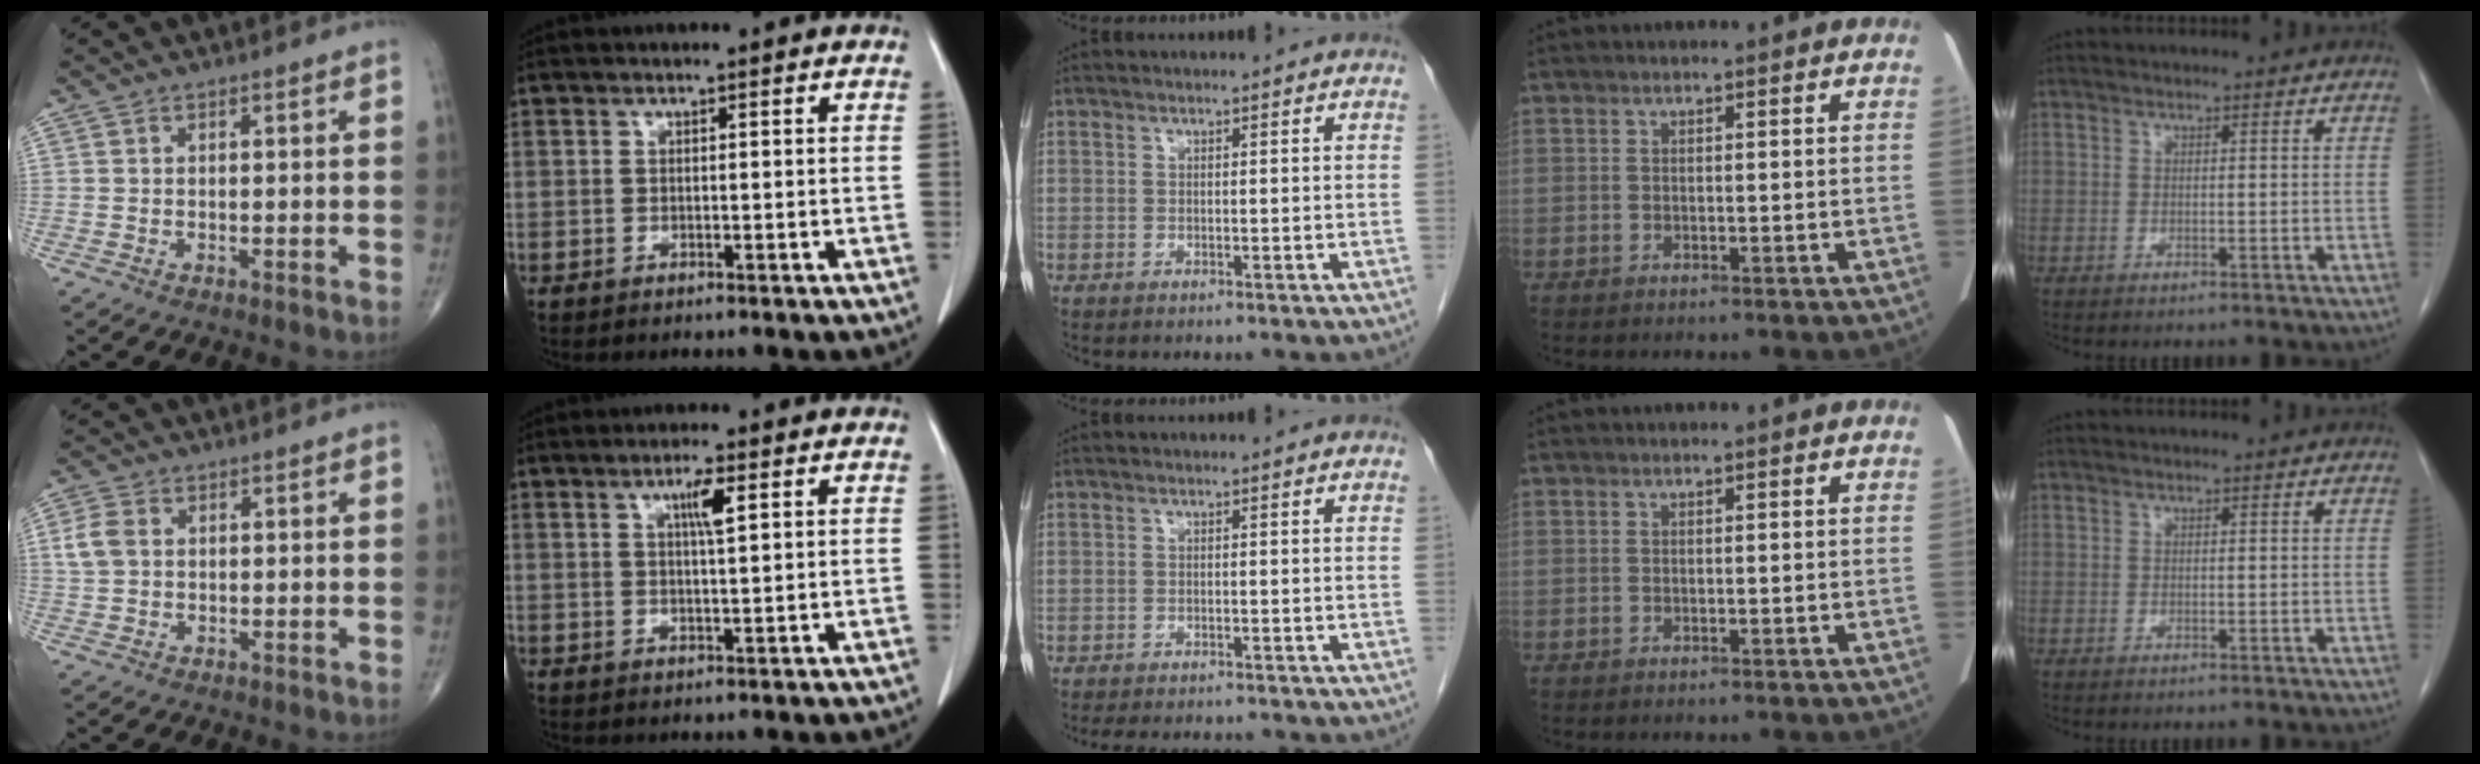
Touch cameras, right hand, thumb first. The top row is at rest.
{"thumb": {"total": 4.2, "force": [0.8, 3.1, 2.7], "torque": [-0.062, 0.006, 0.014]}, "index": {"total": 3.5, "force": [1.4, 0.2, 3.2], "torque": [-0.055, -0.001, 0.023]}, "middle": {"total": 6.8, "force": [-6.2, 1.6, 2.3], "torque": [-0.028, -0.006, -0.084]}}